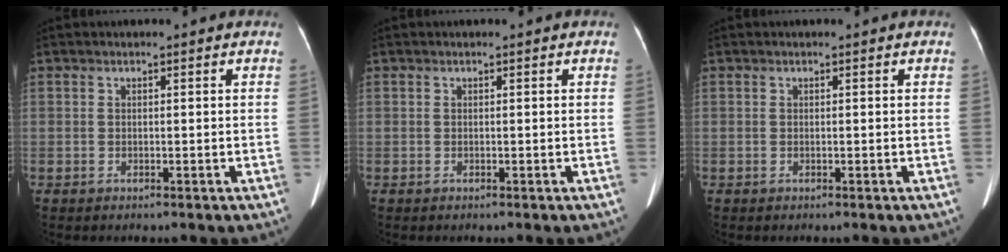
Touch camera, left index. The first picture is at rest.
{"total": 0.0}
{"total": 0.0}